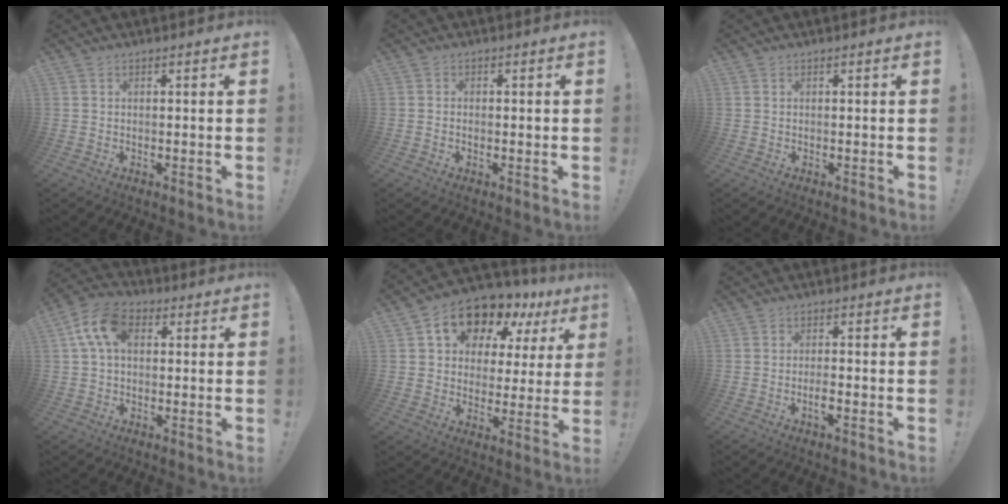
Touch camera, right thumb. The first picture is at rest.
{"total": 0.9, "force": [-0.4, 0.7, 0.5], "torque": [-0.015, 0.007, -0.005]}
{"total": 0.0}
{"total": 11.2, "force": [2.9, 7.1, 8.2], "torque": [-0.159, 0.008, 0.057]}
{"total": 13.0, "force": [9.0, 7.6, 5.7], "torque": [-0.096, -0.068, 0.158]}
{"total": 2.5, "force": [-1.3, 0.4, 2.1], "torque": [-0.042, 0.002, -0.021]}